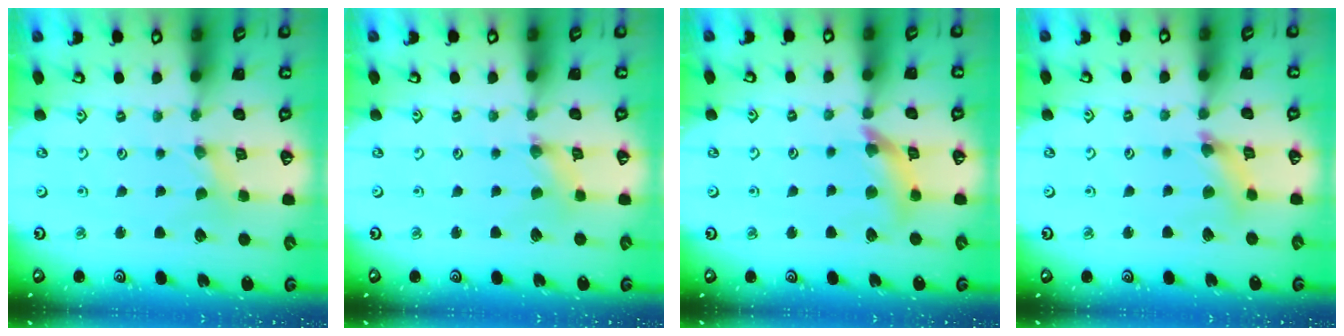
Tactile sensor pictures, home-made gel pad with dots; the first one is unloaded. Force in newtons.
{"total": 1.1, "press": 1.1, "slide": 0.1}
{"total": 10.7, "press": 10.6, "slide": 1.4}
{"total": 5.0, "press": 5.0, "slide": 0.4}